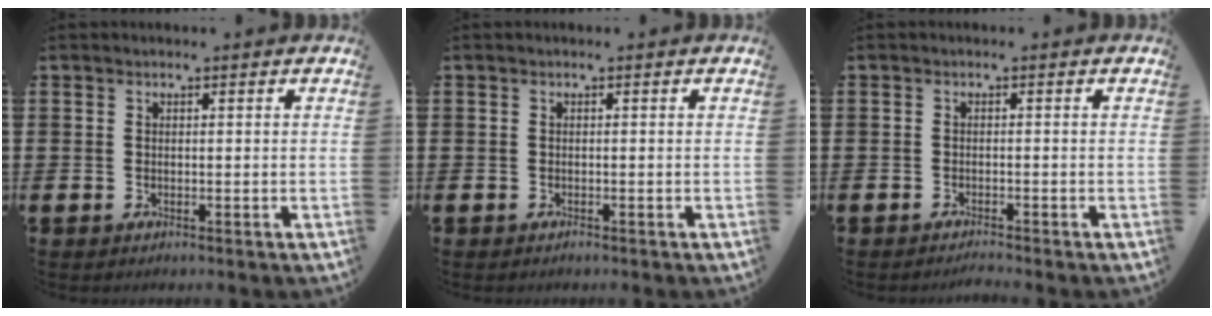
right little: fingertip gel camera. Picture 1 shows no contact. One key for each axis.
{"total": 0.0}
{"total": 0.8, "fx": -0.8, "fy": -0.1, "fz": 0.2, "tx": -0.004, "ty": -0.002, "tz": -0.016}